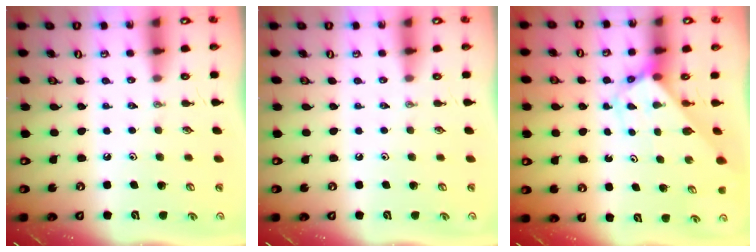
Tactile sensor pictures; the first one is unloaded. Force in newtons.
{"total": 0.0}
{"total": 2.7, "press": 2.7, "slide": 0.1}